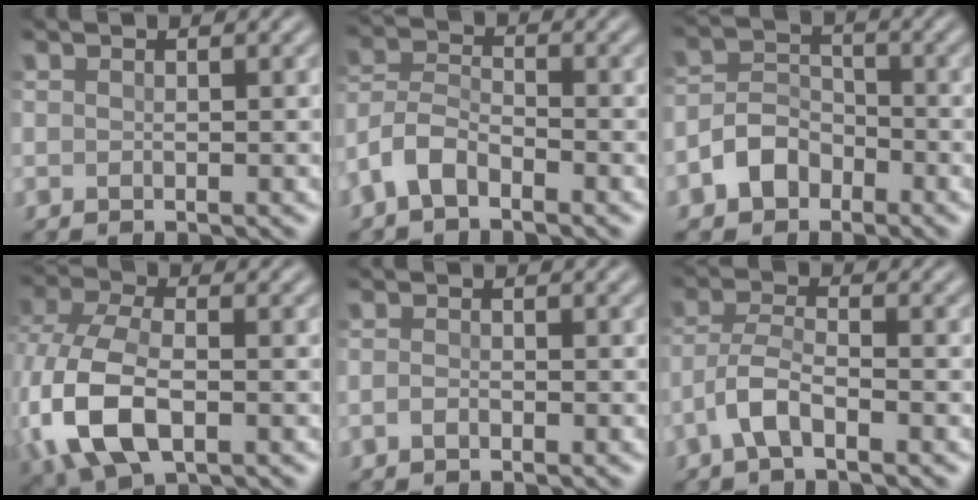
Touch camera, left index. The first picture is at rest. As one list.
[{"total": 3.9, "force": [-2.5, 1.9, 2.2], "torque": [-0.045, 0.006, -0.063]}, {"total": 3.9, "force": [-2.2, 2.7, 1.7], "torque": [-0.029, 0.006, -0.050]}, {"total": 9.7, "force": [-2.5, 5.7, 7.5], "torque": [-0.189, -0.009, -0.058]}, {"total": 0.8, "force": [-0.5, 0.4, 0.5], "torque": [-0.011, -0.001, -0.012]}, {"total": 3.5, "force": [-1.9, 1.1, 2.6], "torque": [-0.059, 0.007, -0.048]}]